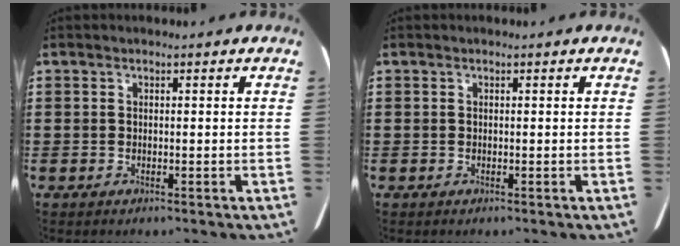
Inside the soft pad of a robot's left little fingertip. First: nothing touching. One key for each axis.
{"total": 0.0}